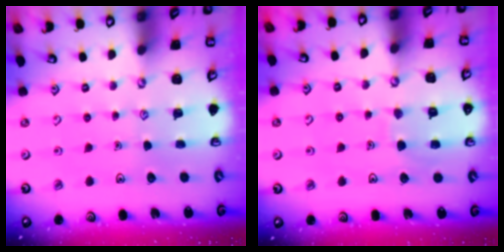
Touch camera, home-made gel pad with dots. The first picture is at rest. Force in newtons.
{"total": 6.1, "press": 6.1, "slide": 0.3}